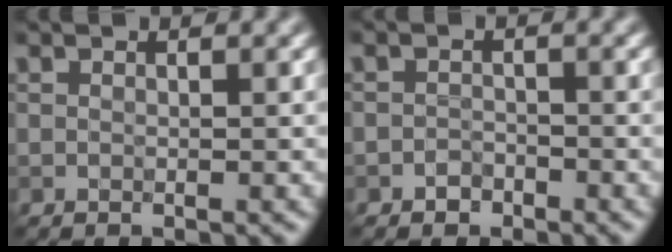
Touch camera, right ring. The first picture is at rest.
{"total": 1.1, "force": [-0.8, 0.7, 0.2], "torque": [0.001, 0.003, -0.014]}